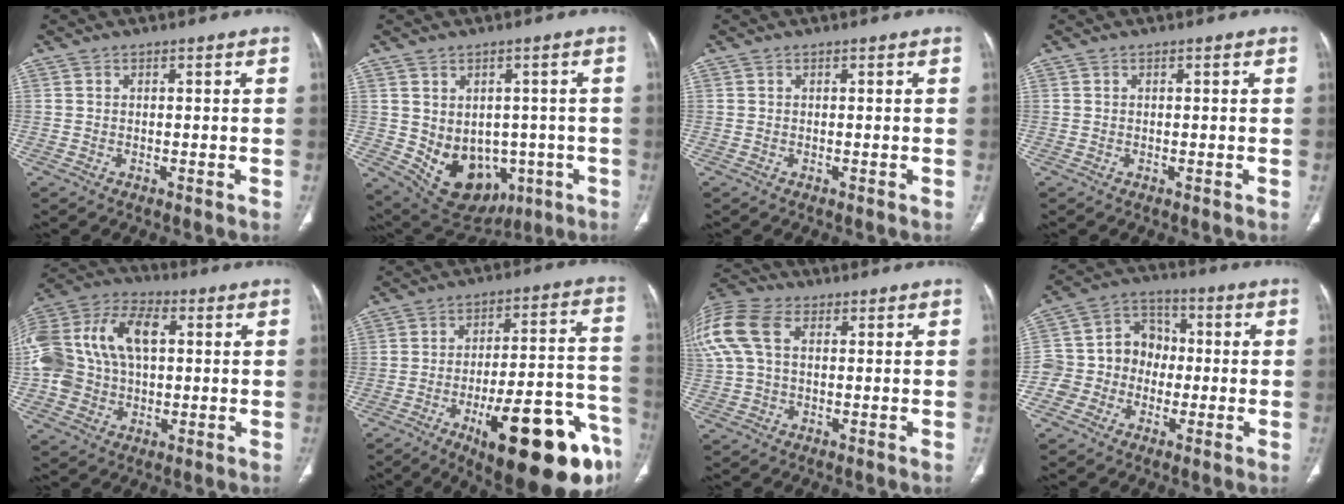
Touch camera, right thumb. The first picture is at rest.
{"total": 13.3, "force": [-3.0, 10.3, 8.0], "torque": [-0.087, 0.016, -0.009]}
{"total": 0.0}
{"total": 0.0}
{"total": 22.0, "force": [3.7, 14.5, 16.1], "torque": [-0.346, 0.034, 0.067]}
{"total": 25.8, "force": [-13.2, 7.6, 20.9], "torque": [-0.222, 0.074, -0.183]}
{"total": 17.2, "force": [4.9, 11.4, 11.9], "torque": [-0.315, 0.048, 0.090]}
{"total": 11.1, "force": [-2.2, 10.2, 3.9], "torque": [-0.034, 0.045, -0.047]}